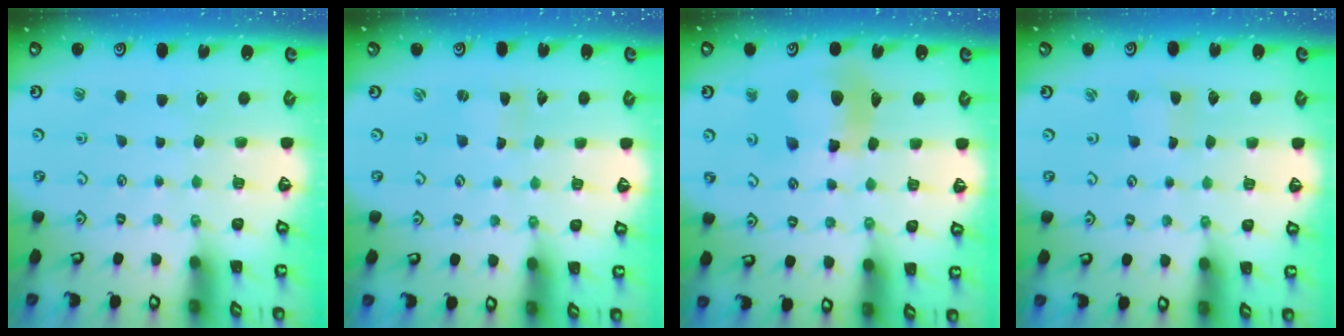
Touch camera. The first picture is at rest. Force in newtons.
{"total": 0.5, "press": 0.5, "slide": 0.1}
{"total": 10.2, "press": 10.2, "slide": 1.2}
{"total": 1.3, "press": 1.2, "slide": 0.1}